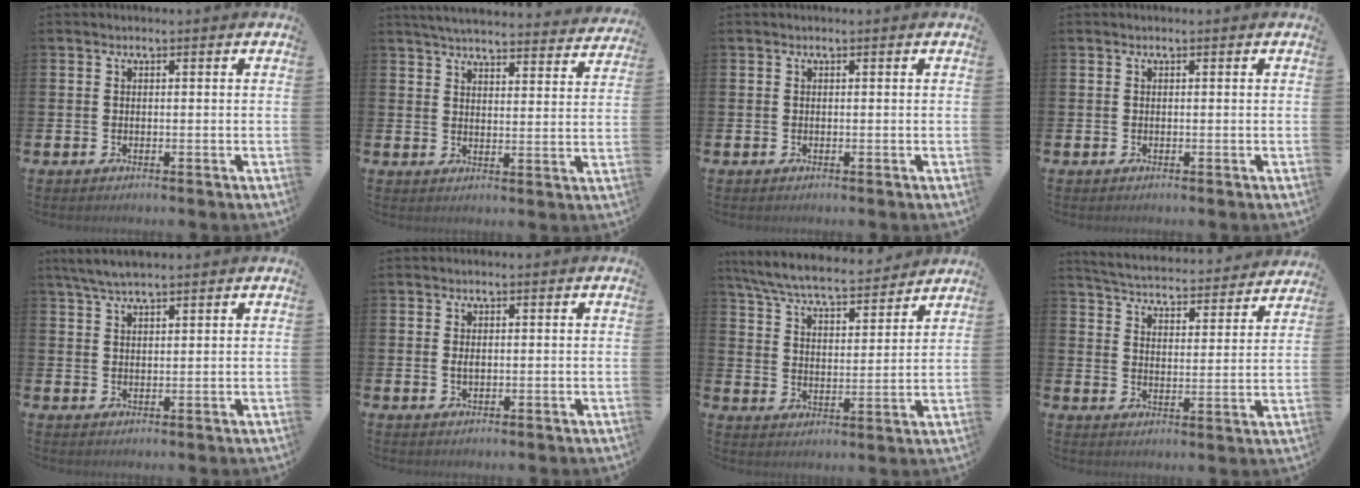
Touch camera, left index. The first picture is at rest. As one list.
[{"total": 5.0, "force": [4.9, 0.5, 0.8], "torque": [-0.030, -0.036, 0.084]}, {"total": 0.0}, {"total": 0.0}, {"total": 4.1, "force": [3.6, 0.8, 1.9], "torque": [-0.043, -0.004, 0.065]}, {"total": 0.9, "force": [0.2, 0.5, 0.7], "torque": [-0.008, 0.002, 0.001]}, {"total": 7.6, "force": [7.1, 1.0, 2.5], "torque": [-0.080, -0.044, 0.124]}, {"total": 4.9, "force": [4.8, 0.5, 0.7], "torque": [-0.039, -0.040, 0.080]}]